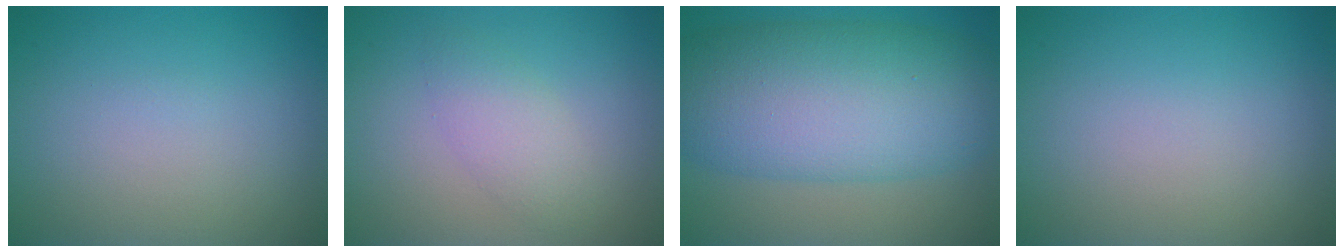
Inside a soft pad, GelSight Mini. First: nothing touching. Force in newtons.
{"total": 2.4, "press": 2.4, "slide": 0.2}
{"total": 11.8, "press": 11.8, "slide": 0.2}
{"total": 0.0}